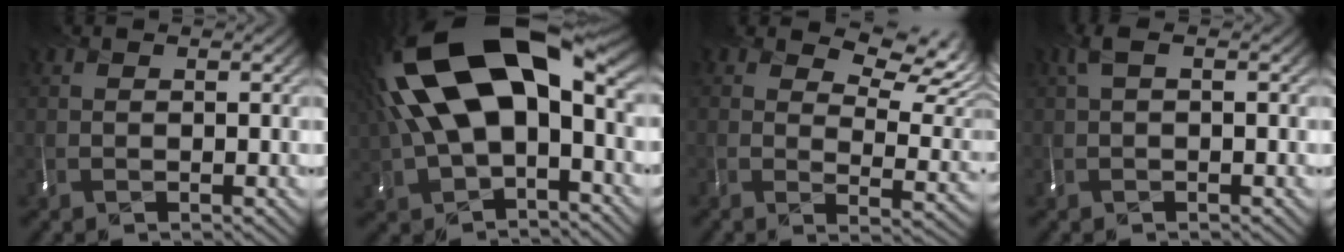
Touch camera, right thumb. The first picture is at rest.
{"total": 17.2, "force": [1.9, 9.3, 14.4], "torque": [-0.288, -0.005, 0.039]}
{"total": 8.6, "force": [6.1, 3.1, 5.2], "torque": [-0.077, -0.008, 0.082]}
{"total": 1.1, "force": [0.2, 0.0, 1.1], "torque": [-0.027, 0.003, 0.001]}